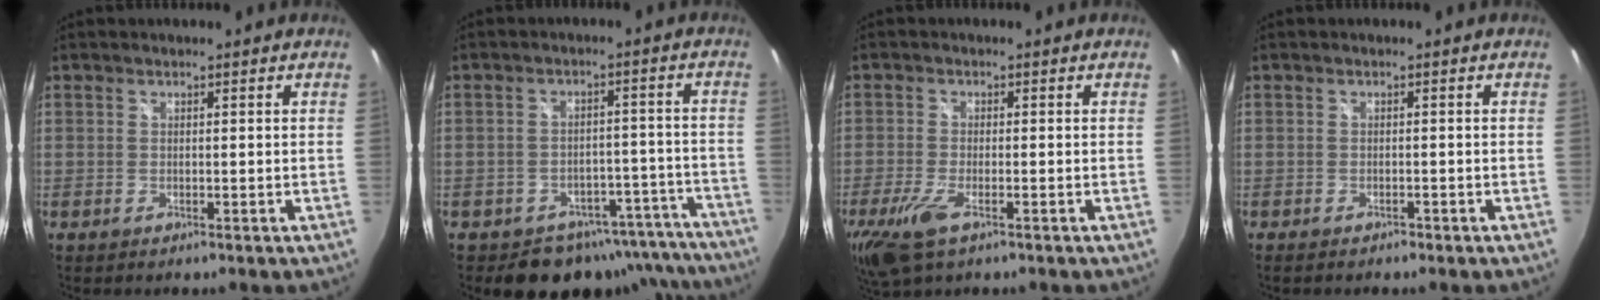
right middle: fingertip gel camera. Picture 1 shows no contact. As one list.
[{"total": 15.6, "force": [-13.1, 8.1, 2.7], "torque": [-0.044, 0.048, -0.143]}, {"total": 7.8, "force": [-4.3, 2.7, 6.0], "torque": [-0.142, -0.028, -0.080]}, {"total": 2.0, "force": [-1.7, 0.7, 0.8], "torque": [-0.015, -0.010, -0.027]}]